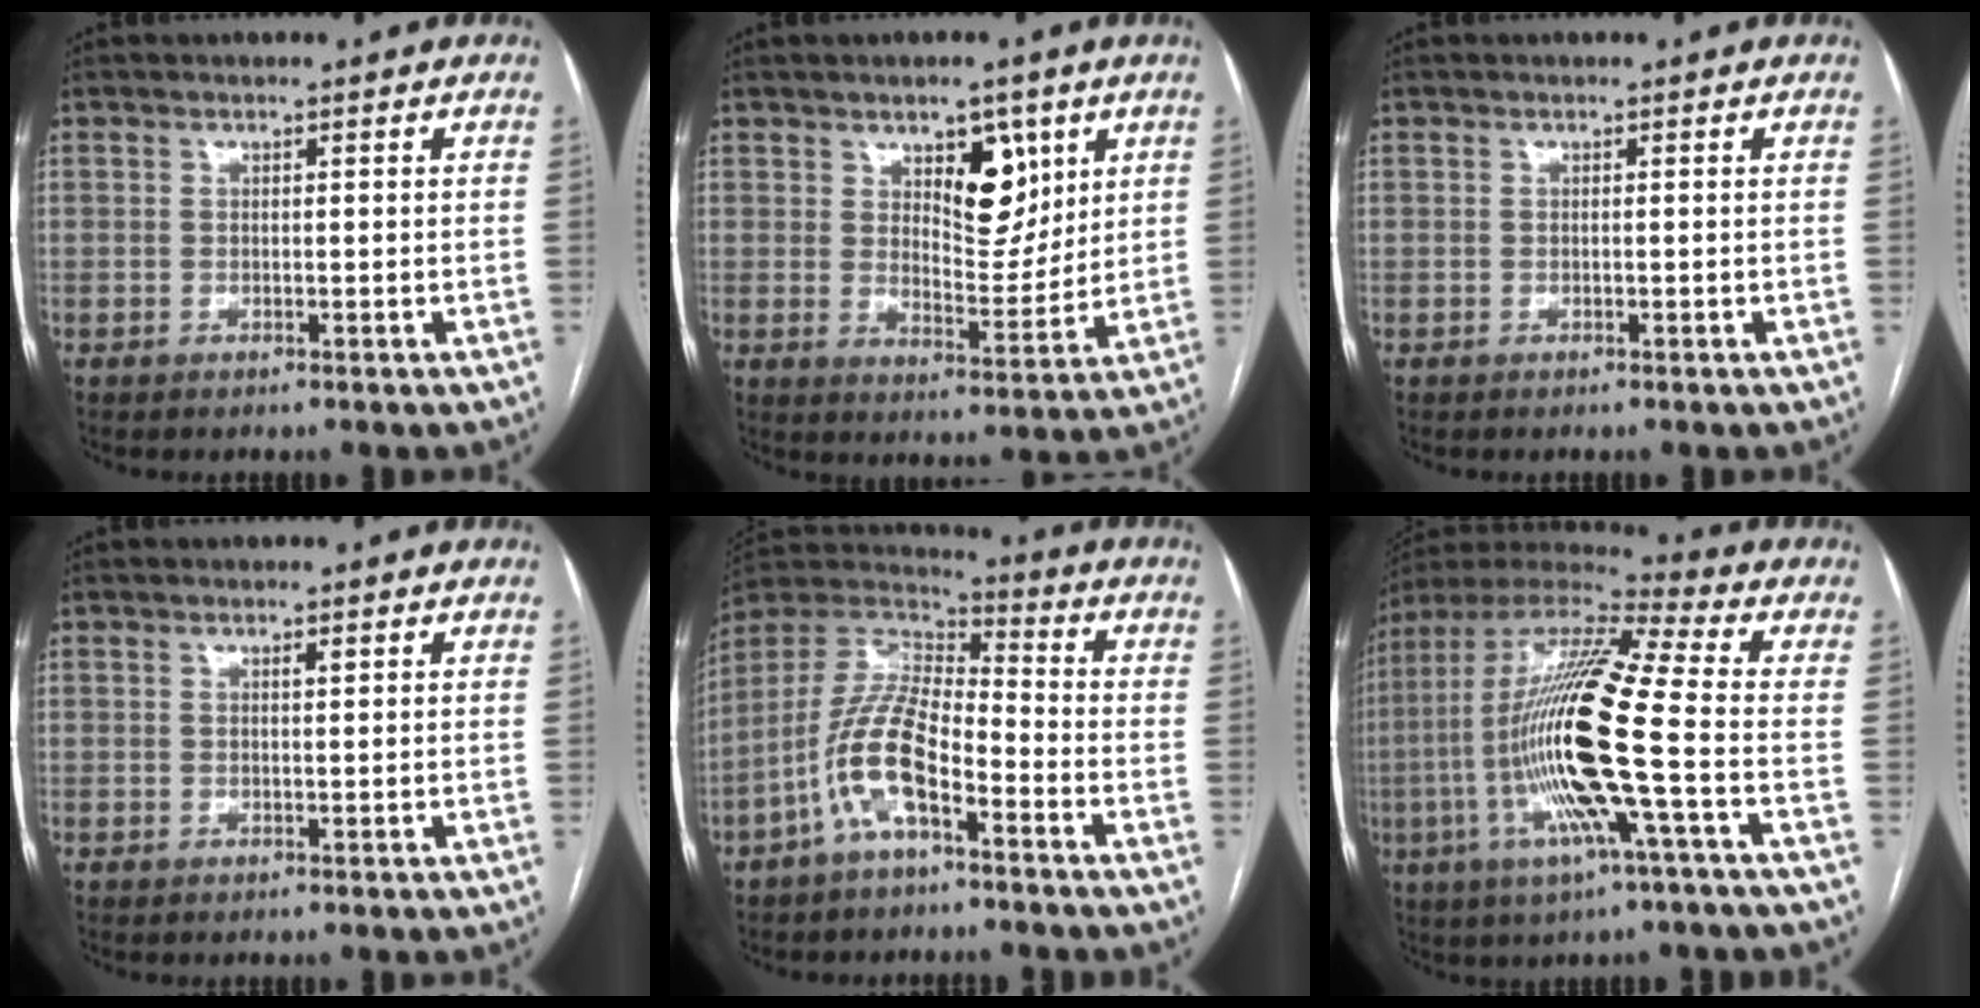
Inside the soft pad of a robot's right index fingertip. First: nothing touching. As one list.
[{"total": 8.3, "force": [4.0, 3.9, 6.2], "torque": [-0.088, 0.000, 0.068]}, {"total": 0.0}, {"total": 0.7, "force": [0.4, 0.1, 0.6], "torque": [-0.011, 0.000, 0.005]}, {"total": 12.3, "force": [-5.6, 4.2, 10.0], "torque": [-0.214, 0.017, -0.107]}, {"total": 20.1, "force": [-3.7, 0.7, 19.8], "torque": [-0.405, -0.009, -0.079]}]